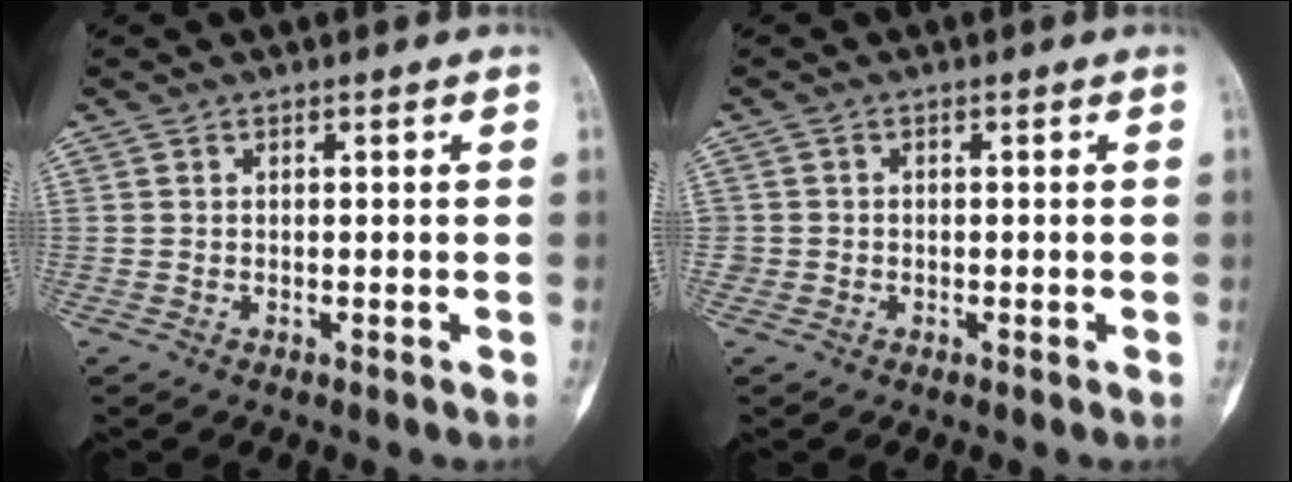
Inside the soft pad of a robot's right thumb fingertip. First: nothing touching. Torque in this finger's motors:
{"motor_torque": [0.29, 0.30, 0.11, -0.10, 0.03]}